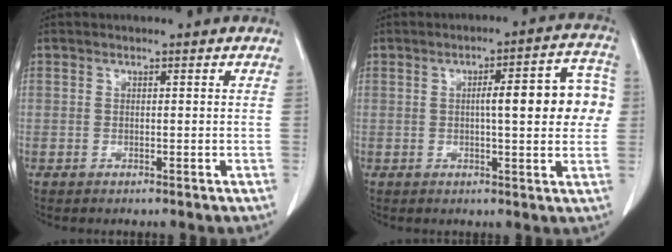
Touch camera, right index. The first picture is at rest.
{"total": 10.7, "force": [0.9, 2.2, 10.4], "torque": [-0.129, 0.031, 0.009]}